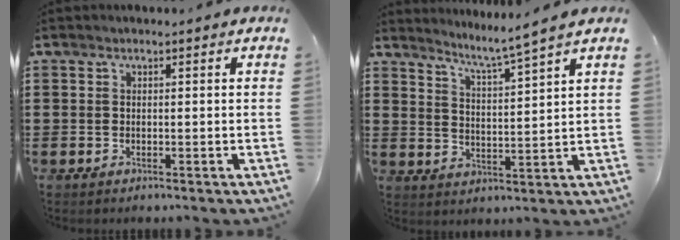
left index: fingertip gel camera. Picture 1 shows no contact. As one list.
[{"total": 4.1, "force": [3.6, -1.3, 1.5], "torque": [-0.049, -0.032, 0.054]}]